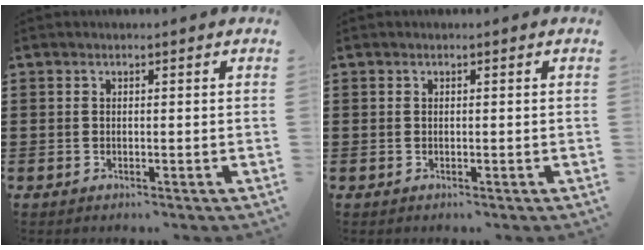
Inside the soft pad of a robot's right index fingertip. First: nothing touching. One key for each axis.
{"total": 0.0}